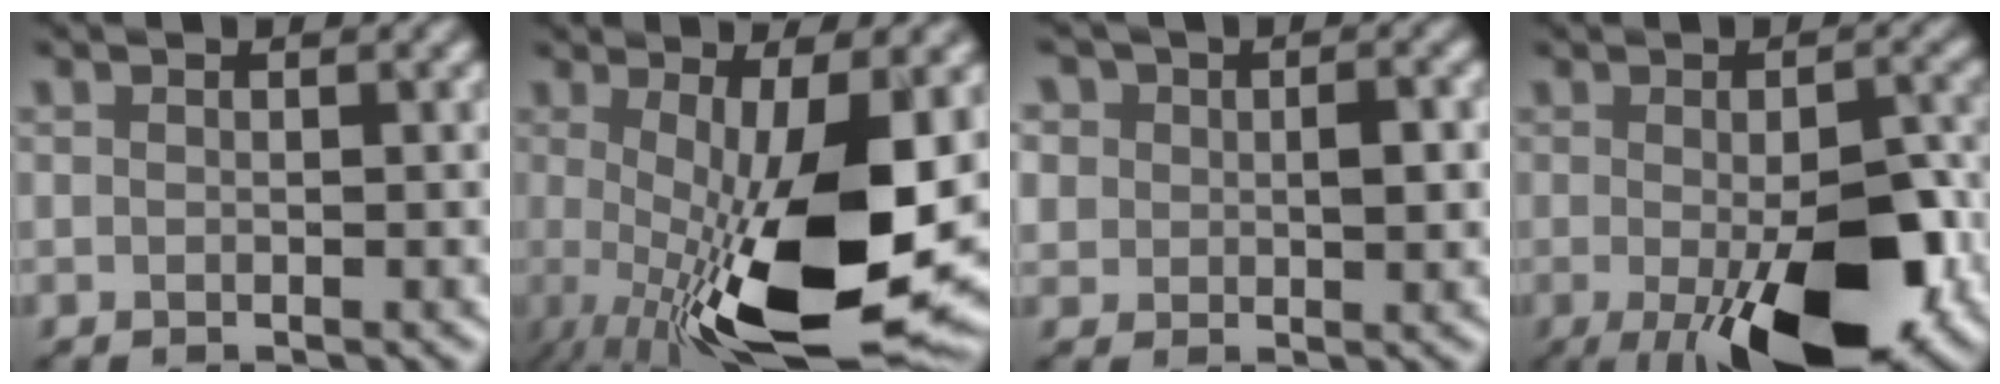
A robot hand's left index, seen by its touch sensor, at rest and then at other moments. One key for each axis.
{"total": 14.6, "fx": -2.1, "fy": 4.8, "fz": 13.6, "tx": -0.220, "ty": -0.032, "tz": -0.026}
{"total": 5.2, "fx": 1.5, "fy": 4.1, "fz": 2.8, "tx": -0.039, "ty": 0.014, "tz": 0.020}
{"total": 12.7, "fx": -4.3, "fy": 4.5, "fz": 11.1, "tx": -0.151, "ty": -0.014, "tz": -0.063}